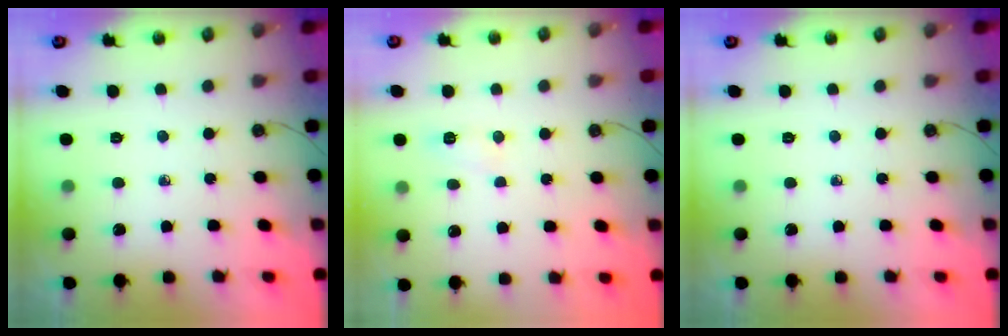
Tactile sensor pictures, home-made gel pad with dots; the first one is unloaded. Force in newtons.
{"total": 5.8, "press": 5.8, "slide": 0.6}
{"total": 0.0}